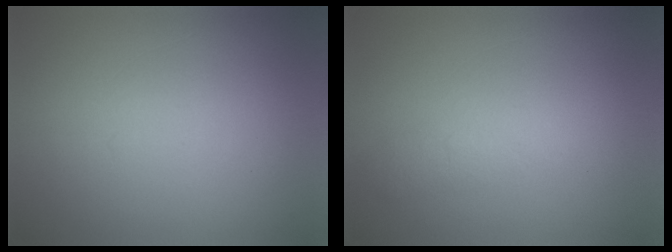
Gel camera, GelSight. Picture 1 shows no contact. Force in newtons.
{"total": 1.8}